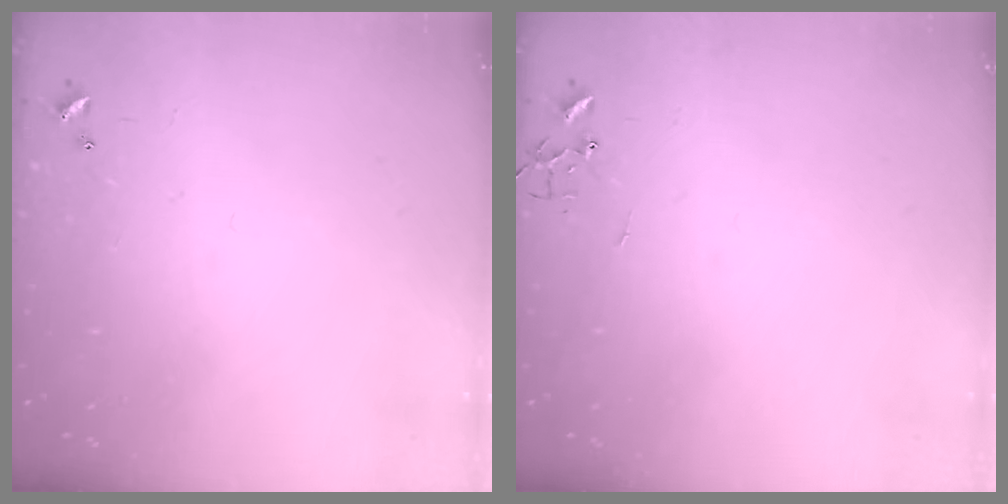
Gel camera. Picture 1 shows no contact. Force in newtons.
{"total": 0.0}